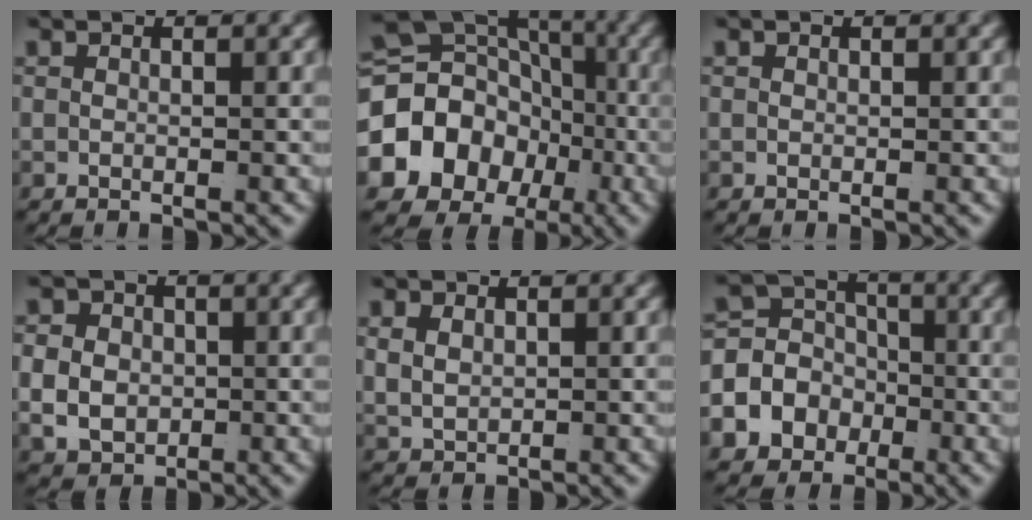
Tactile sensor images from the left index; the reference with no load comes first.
{"total": 19.1, "force": [-3.3, 16.9, 8.2], "torque": [-0.178, -0.065, -0.050]}
{"total": 0.0}
{"total": 5.1, "force": [-0.4, 4.5, 2.2], "torque": [-0.047, -0.015, 0.000]}
{"total": 2.2, "force": [0.8, 1.7, 1.2], "torque": [-0.032, -0.008, 0.027]}
{"total": 10.2, "force": [-2.2, 9.1, 3.9], "torque": [-0.093, -0.029, -0.043]}